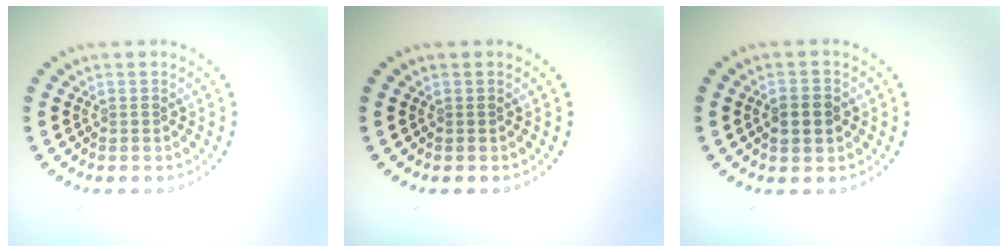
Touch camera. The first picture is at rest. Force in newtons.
{"total": 0.0}
{"total": 3.1, "press": 3.1, "slide": 0.2}